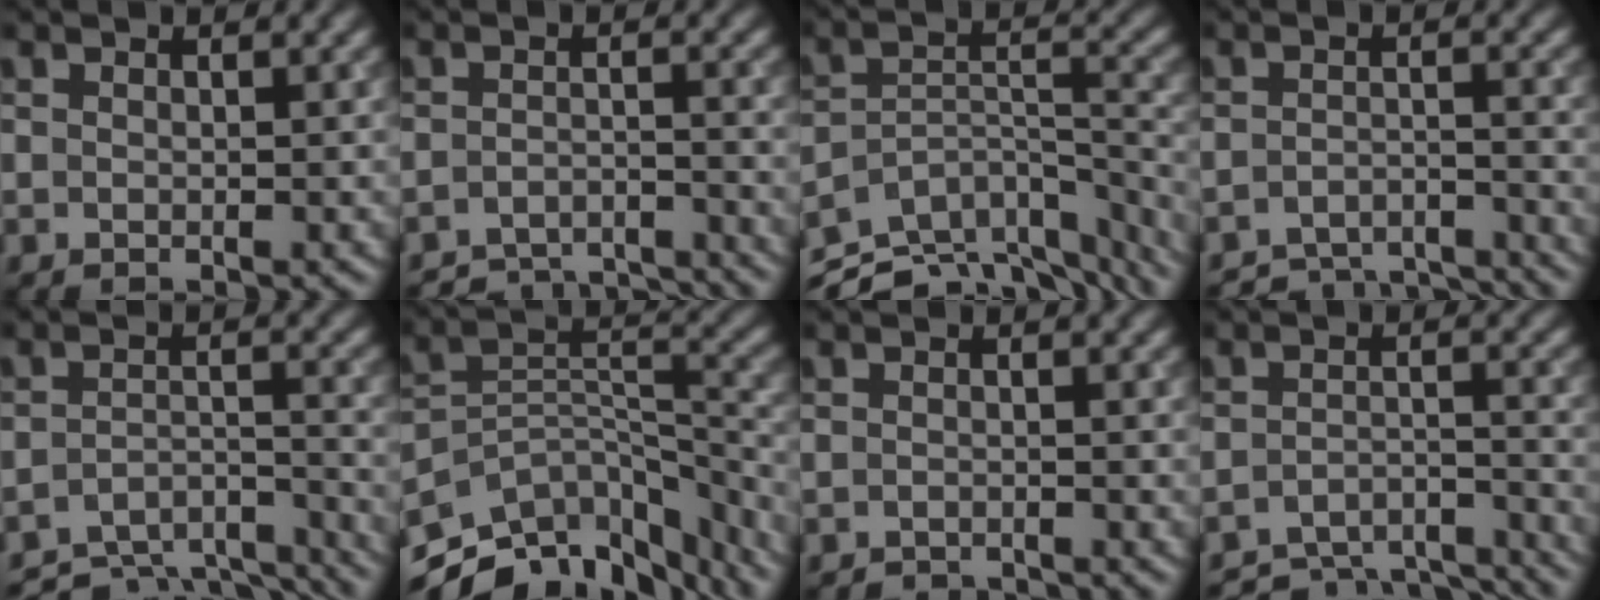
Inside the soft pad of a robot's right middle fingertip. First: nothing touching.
{"total": 6.0, "force": [-5.8, 1.0, 1.3], "torque": [-0.020, -0.006, -0.088]}
{"total": 12.5, "force": [-10.7, 4.4, 4.8], "torque": [-0.082, 0.006, -0.145]}
{"total": 6.6, "force": [-6.2, 1.3, 1.6], "torque": [-0.026, -0.006, -0.093]}
{"total": 9.4, "force": [-8.7, 2.4, 2.7], "torque": [-0.046, -0.009, -0.113]}
{"total": 12.0, "force": [-9.8, 5.3, 4.5], "torque": [-0.081, 0.018, -0.151]}
{"total": 2.2, "force": [-2.1, 0.2, 0.3], "torque": [0.001, -0.005, -0.033]}
{"total": 7.7, "force": [-7.1, 1.9, 2.2], "torque": [-0.035, -0.008, -0.098]}